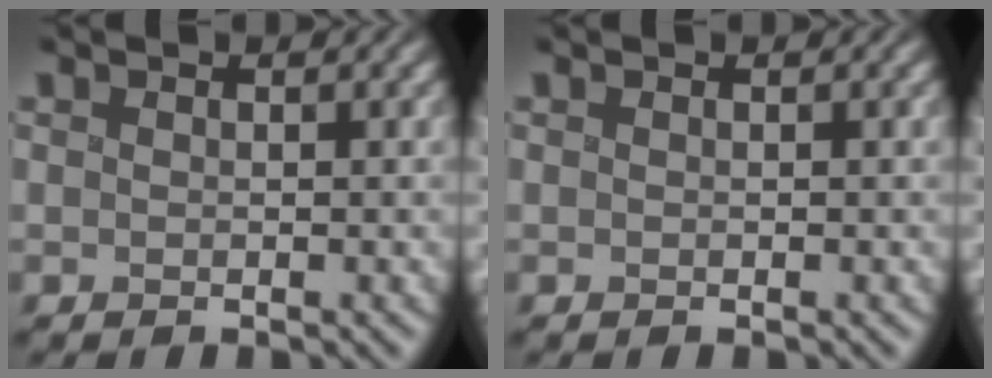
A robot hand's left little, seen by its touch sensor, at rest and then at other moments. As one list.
[{"total": 0.0}]